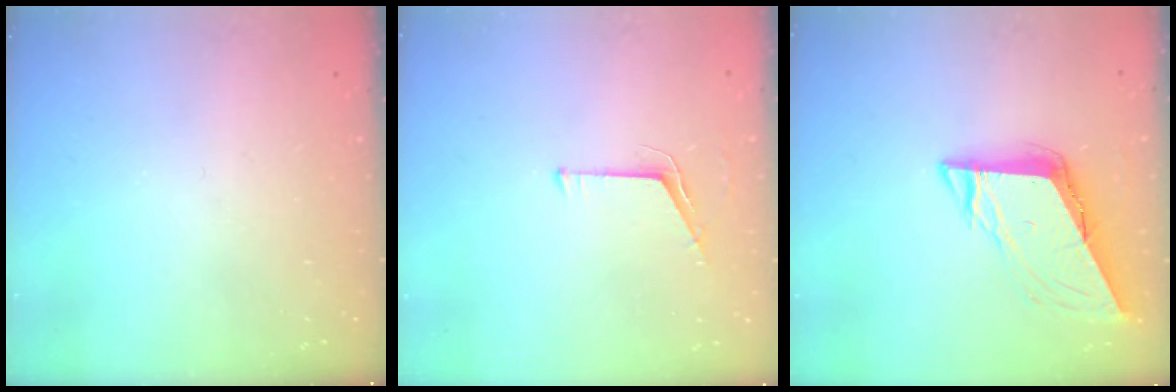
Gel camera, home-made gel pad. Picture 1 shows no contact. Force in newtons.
{"total": 4.6, "press": 4.5, "slide": 0.3}
{"total": 8.2, "press": 8.2, "slide": 0.6}